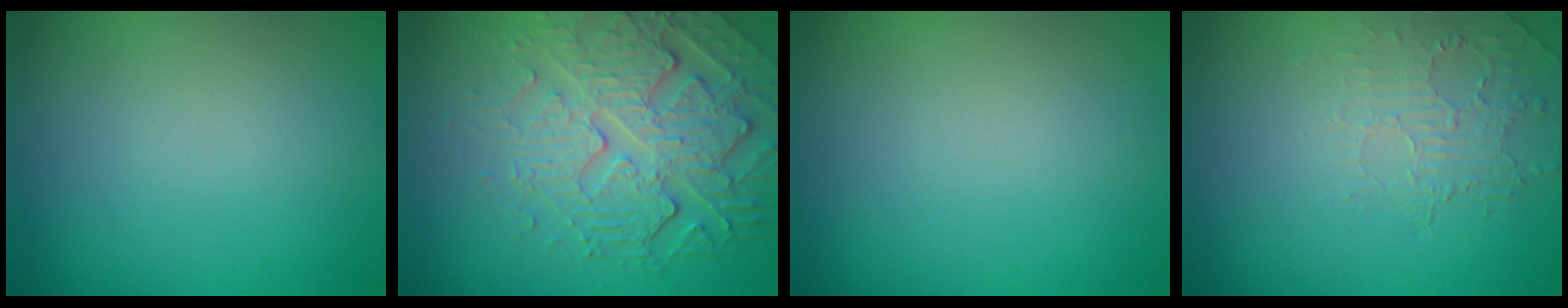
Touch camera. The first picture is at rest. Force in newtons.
{"total": 6.9, "press": 5.1, "slide": 4.7}
{"total": 0.0}
{"total": 2.0, "press": 0.8, "slide": 1.8}